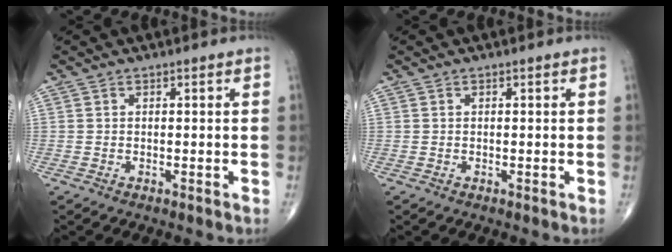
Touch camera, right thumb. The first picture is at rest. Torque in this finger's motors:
{"motor_torque": [0.05, -0.04, -0.12, -0.45, 0.01]}